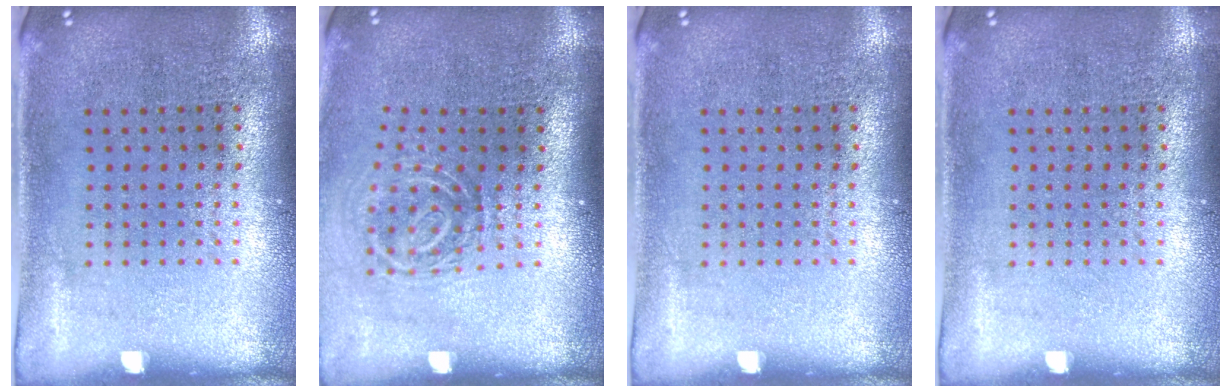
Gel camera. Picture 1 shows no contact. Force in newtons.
{"total": 1.8, "press": 1.2, "slide": 1.4}
{"total": 0.0}
{"total": 0.0}